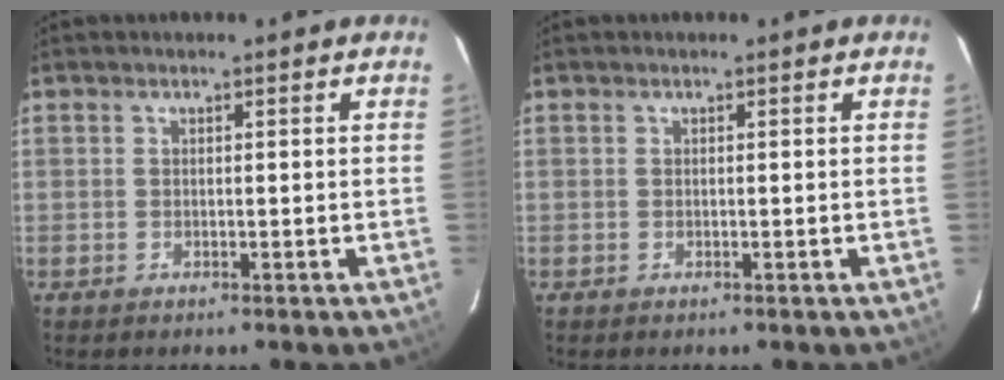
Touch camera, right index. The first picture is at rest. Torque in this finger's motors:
{"motor_torque": [0.00, 0.00, 0.02, 0.00]}